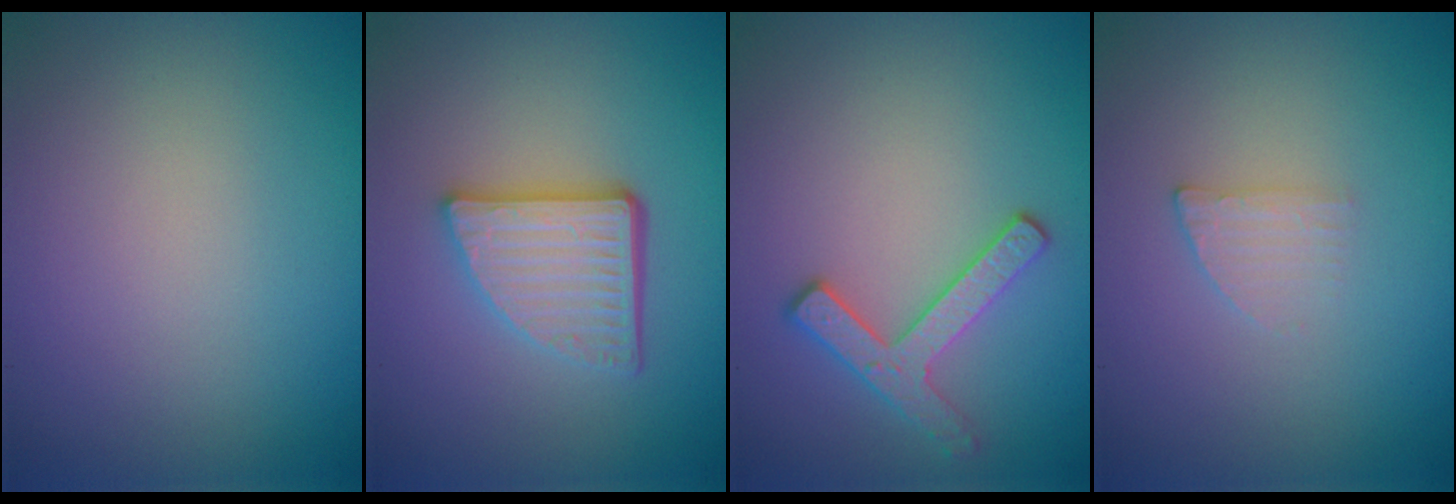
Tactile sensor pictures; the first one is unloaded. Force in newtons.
{"total": 4.6, "press": 3.4, "slide": 3.1}
{"total": 2.5, "press": 2.5, "slide": 0.4}
{"total": 1.2, "press": 1.2, "slide": 0.3}